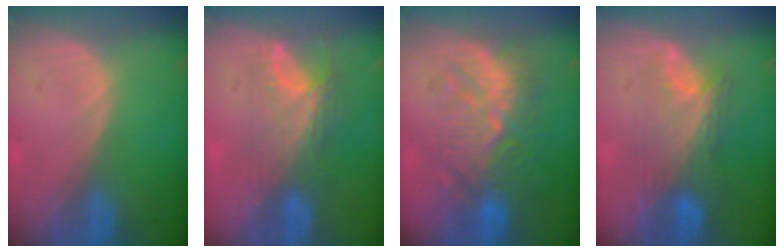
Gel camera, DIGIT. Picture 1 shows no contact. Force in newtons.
{"total": 8.0, "press": 6.6, "slide": 4.4}
{"total": 9.6, "press": 9.4, "slide": 2.1}
{"total": 7.8, "press": 7.4, "slide": 2.7}